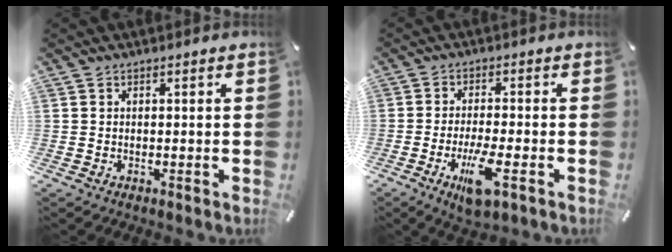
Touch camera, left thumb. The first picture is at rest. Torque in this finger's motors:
{"motor_torque": [0.27, 1.27, 0.33, 0.24, 0.17]}